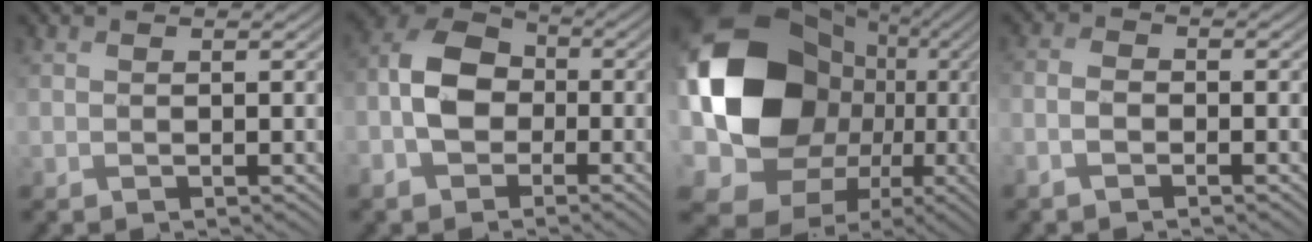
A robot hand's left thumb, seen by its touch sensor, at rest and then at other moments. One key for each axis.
{"total": 7.4, "fx": -2.6, "fy": 5.2, "fz": 4.5, "tx": -0.096, "ty": 0.007, "tz": -0.074}
{"total": 21.2, "fx": 0.3, "fy": 17.5, "fz": 11.9, "tx": -0.295, "ty": -0.034, "tz": 0.031}
{"total": 1.8, "fx": -1.6, "fy": 0.5, "fz": 0.6, "tx": -0.004, "ty": 0.006, "tz": -0.044}